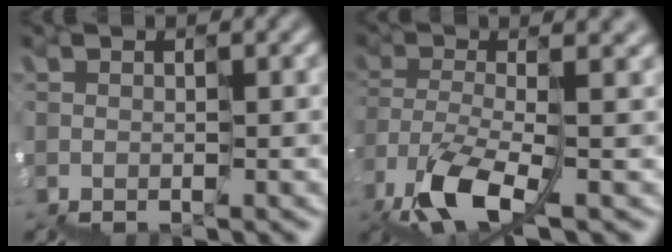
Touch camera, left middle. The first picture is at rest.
{"total": 6.3, "force": [-1.5, 2.2, 5.7], "torque": [-0.131, -0.008, -0.025]}